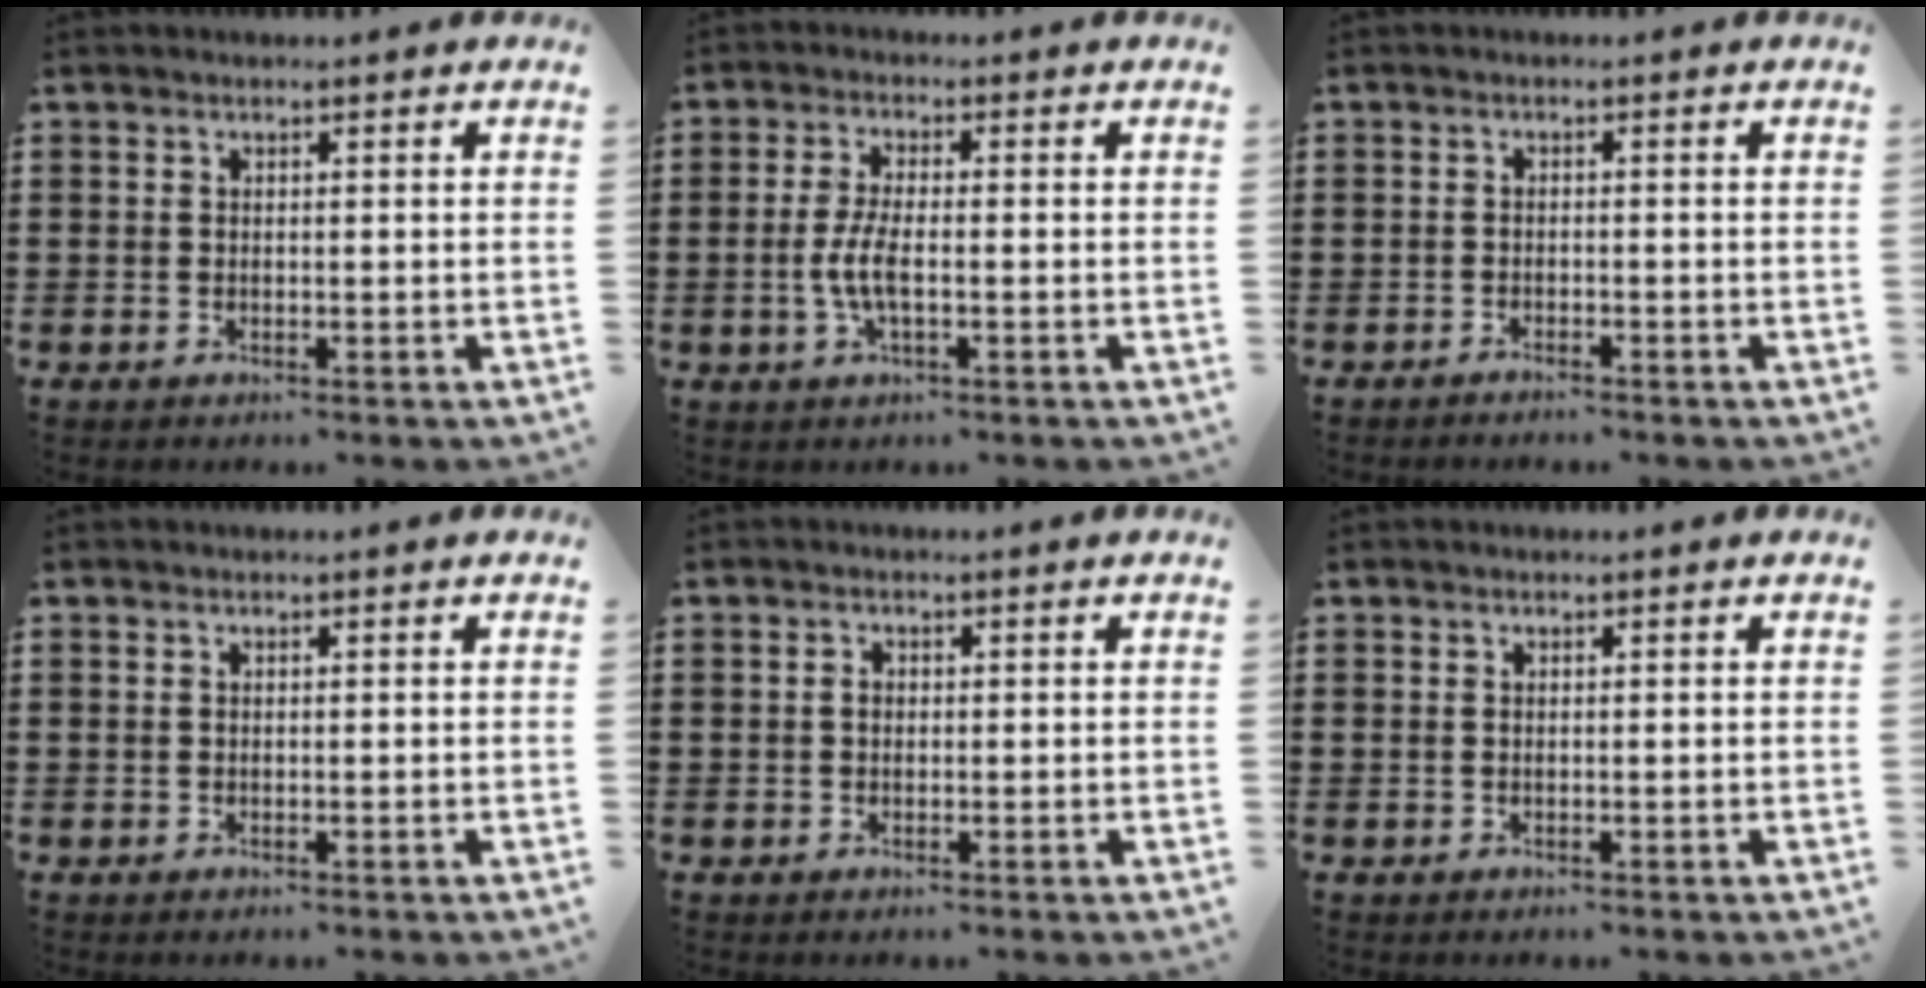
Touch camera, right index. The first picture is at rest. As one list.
[{"total": 4.6, "force": [-1.1, 1.5, 4.3], "torque": [-0.103, -0.004, -0.029]}, {"total": 1.0, "force": [-1.0, 0.1, 0.0], "torque": [-0.004, 0.002, -0.020]}, {"total": 0.0}, {"total": 0.9, "force": [0.0, 0.7, 0.6], "torque": [-0.013, 0.003, -0.001]}, {"total": 0.0}]